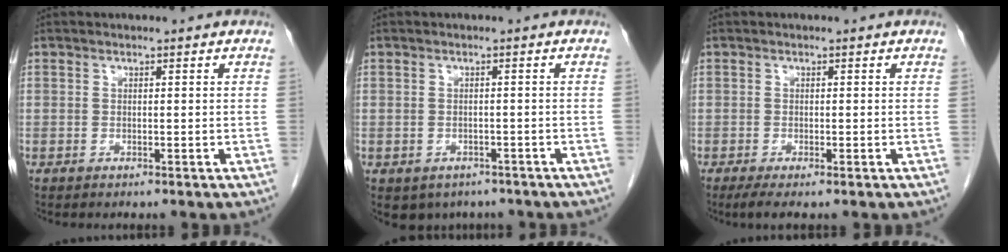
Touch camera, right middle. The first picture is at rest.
{"total": 5.2, "force": [-3.7, 3.4, 1.2], "torque": [-0.008, 0.008, -0.044]}
{"total": 2.7, "force": [-1.6, 0.6, 2.1], "torque": [-0.039, -0.008, -0.027]}